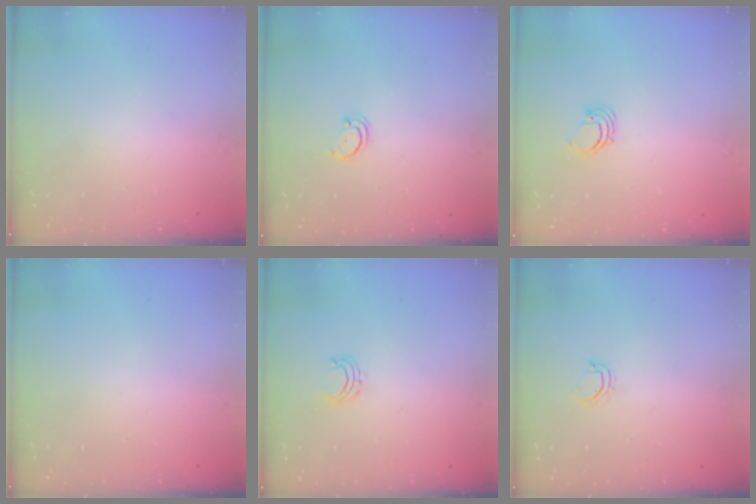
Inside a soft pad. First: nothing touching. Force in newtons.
{"total": 2.2, "press": 2.2, "slide": 0.4}
{"total": 2.2, "press": 2.2, "slide": 0.2}
{"total": 0.0}
{"total": 3.7, "press": 3.7, "slide": 0.3}
{"total": 4.6, "press": 4.6, "slide": 0.4}